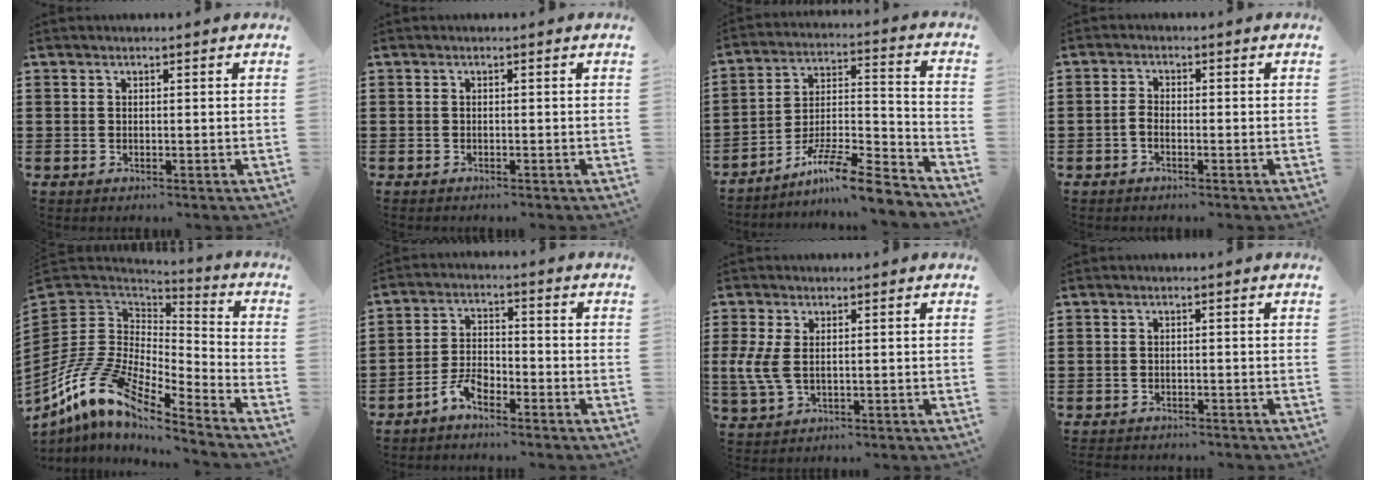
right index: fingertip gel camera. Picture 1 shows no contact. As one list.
[{"total": 0.5, "force": [-0.5, 0.0, 0.1], "torque": [-0.004, -0.003, -0.010]}, {"total": 10.4, "force": [-8.6, 1.0, 5.7], "torque": [-0.093, 0.012, -0.166]}, {"total": 1.6, "force": [-1.0, 0.6, 1.0], "torque": [-0.027, 0.000, -0.023]}, {"total": 12.2, "force": [-9.9, 4.1, 5.8], "torque": [-0.167, -0.008, -0.210]}, {"total": 4.6, "force": [-3.6, 1.6, 2.3], "torque": [-0.062, 0.005, -0.074]}, {"total": 4.5, "force": [-0.1, 2.3, 3.8], "torque": [-0.112, -0.007, -0.011]}, {"total": 1.2, "force": [-1.2, 0.1, 0.0], "torque": [-0.005, 0.001, -0.026]}]